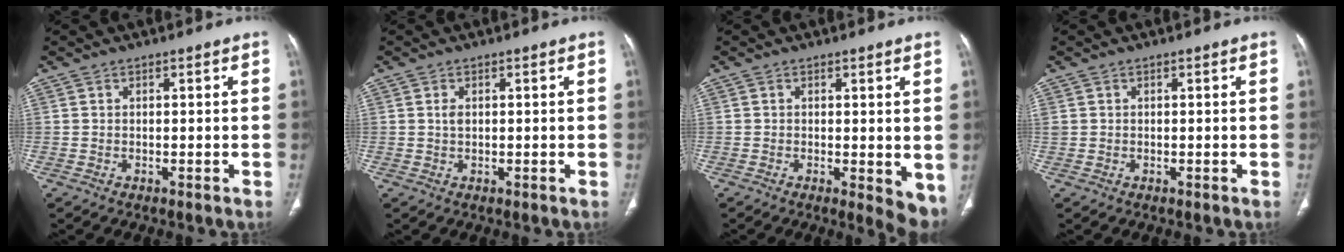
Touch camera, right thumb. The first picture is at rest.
{"total": 1.2, "force": [0.3, 0.8, 0.9], "torque": [-0.016, -0.001, 0.006]}
{"total": 5.8, "force": [-0.3, 2.2, 5.3], "torque": [-0.062, -0.015, -0.003]}
{"total": 1.1, "force": [0.3, 1.0, 0.4], "torque": [-0.004, 0.005, 0.006]}